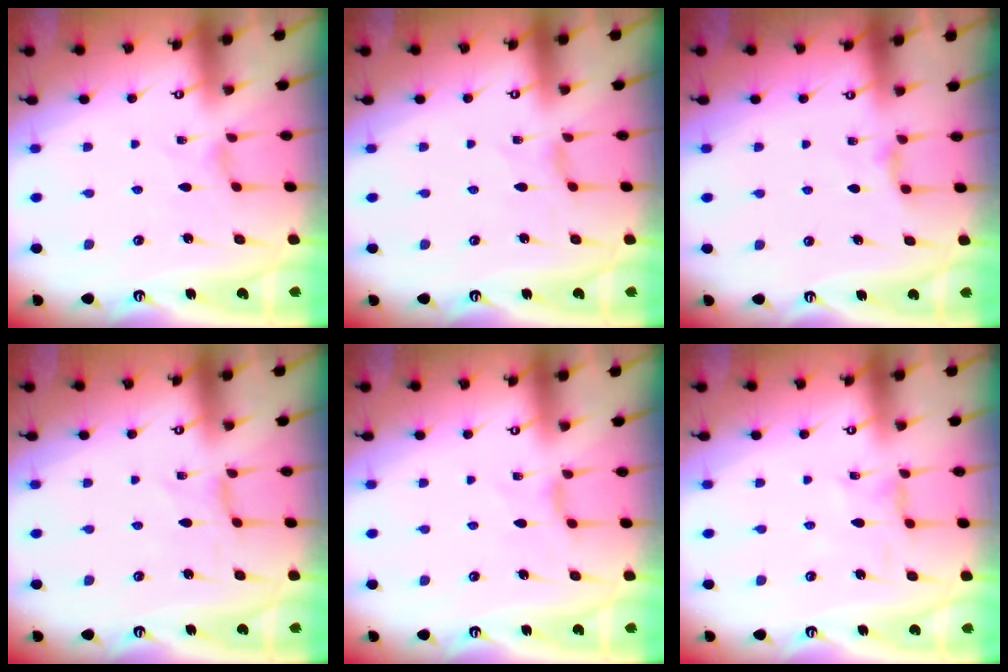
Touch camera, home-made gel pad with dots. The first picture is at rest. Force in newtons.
{"total": 1.1, "press": 1.1, "slide": 0.2}
{"total": 3.6, "press": 3.5, "slide": 0.6}
{"total": 0.0}
{"total": 1.6, "press": 1.5, "slide": 0.4}
{"total": 1.9, "press": 1.9, "slide": 0.3}